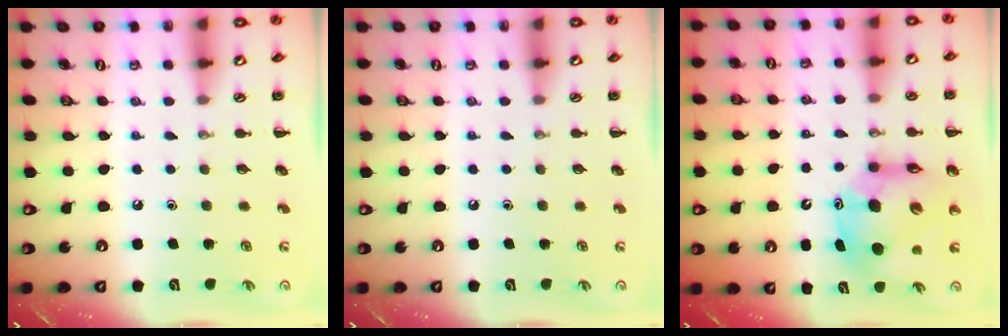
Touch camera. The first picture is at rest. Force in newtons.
{"total": 0.0}
{"total": 13.1, "press": 12.5, "slide": 3.8}